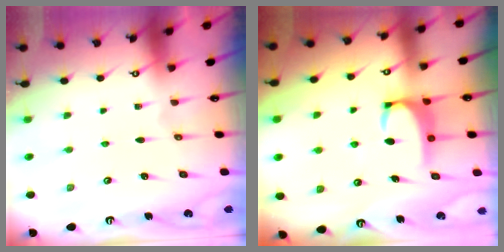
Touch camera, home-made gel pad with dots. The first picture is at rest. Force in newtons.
{"total": 3.7, "press": 3.7, "slide": 0.3}